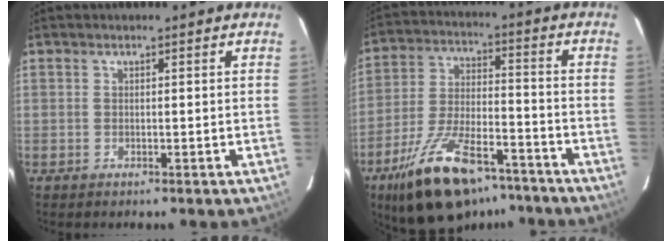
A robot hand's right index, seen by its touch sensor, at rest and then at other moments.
{"total": 17.1, "force": [-11.8, 5.8, 10.9], "torque": [-0.224, -0.011, -0.206]}